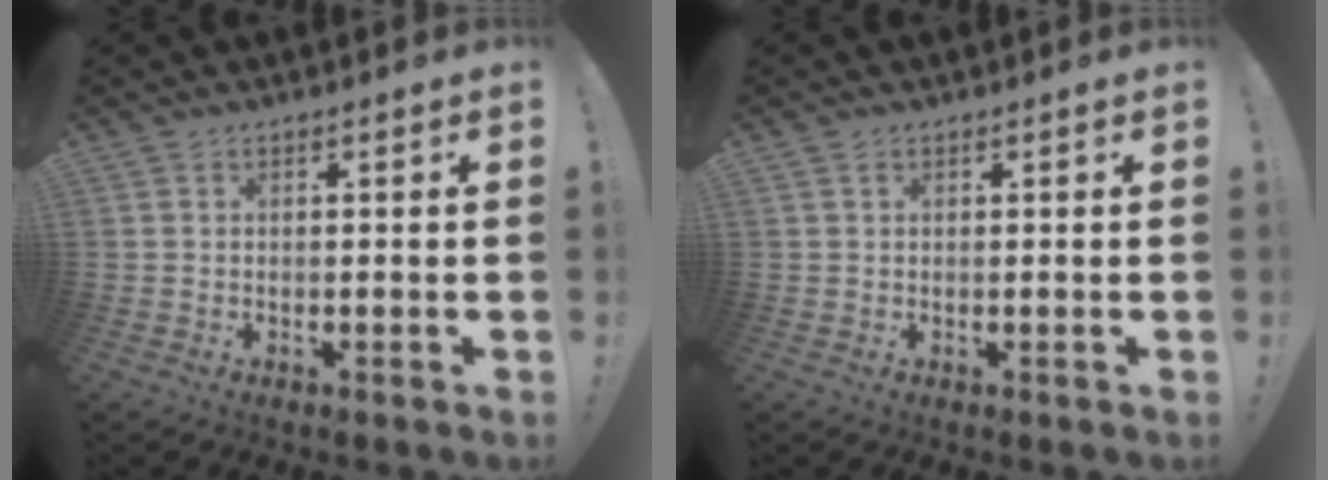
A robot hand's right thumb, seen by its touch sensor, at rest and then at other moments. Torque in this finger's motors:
{"motor_torque": [-0.12, -0.24, -0.27, 0.01, 0.04]}